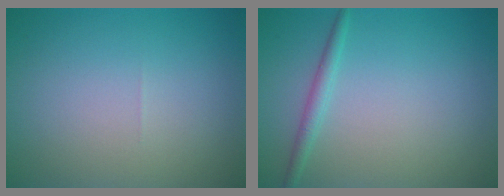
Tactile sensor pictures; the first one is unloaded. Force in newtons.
{"total": 1.4, "press": 1.4, "slide": 0.1}